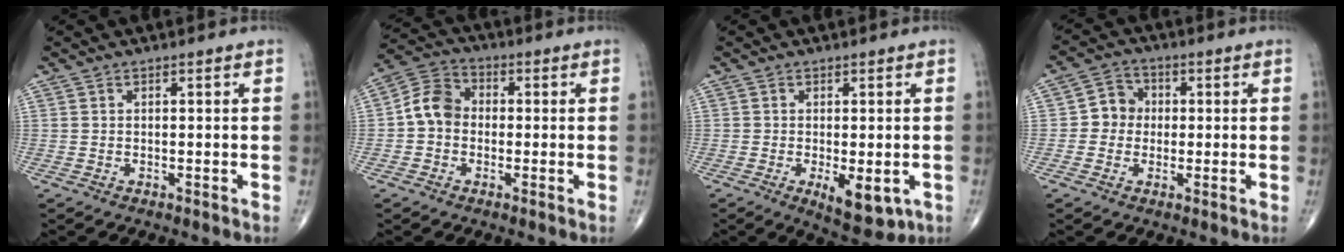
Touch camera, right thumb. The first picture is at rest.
{"total": 7.1, "force": [-0.6, 5.8, 4.0], "torque": [-0.057, 0.028, -0.028]}
{"total": 7.5, "force": [-2.3, 3.3, 6.4], "torque": [-0.083, -0.015, -0.024]}
{"total": 5.2, "force": [-0.1, 4.8, 2.0], "torque": [-0.006, 0.012, -0.013]}